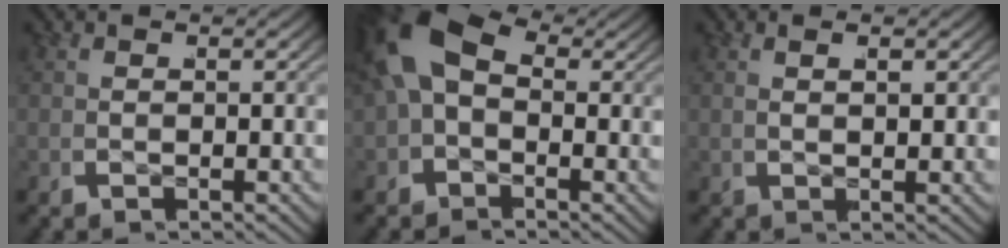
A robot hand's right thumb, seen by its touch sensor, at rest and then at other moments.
{"total": 8.4, "force": [0.7, 6.7, 5.1], "torque": [-0.114, -0.004, 0.010]}
{"total": 1.1, "force": [0.6, 0.0, 1.0], "torque": [-0.013, 0.003, 0.016]}